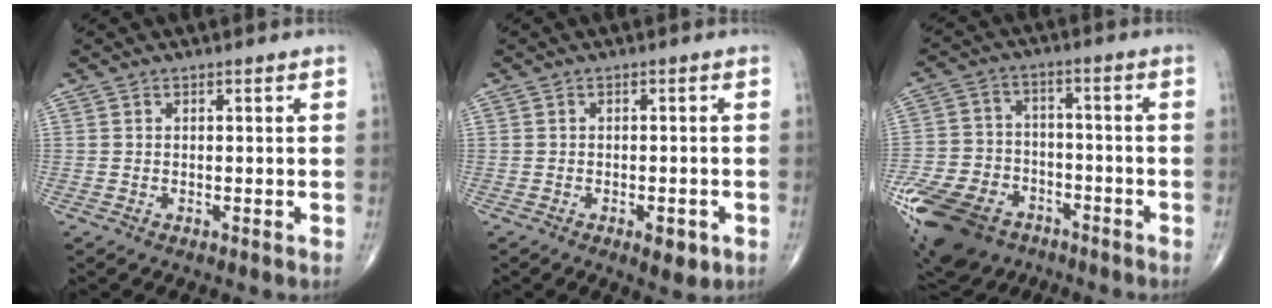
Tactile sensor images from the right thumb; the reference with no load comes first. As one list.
[{"total": 3.8, "force": [-1.6, 1.7, 3.0], "torque": [-0.034, 0.000, -0.016]}, {"total": 20.5, "force": [-11.2, 13.7, 10.3], "torque": [-0.237, 0.034, -0.189]}]